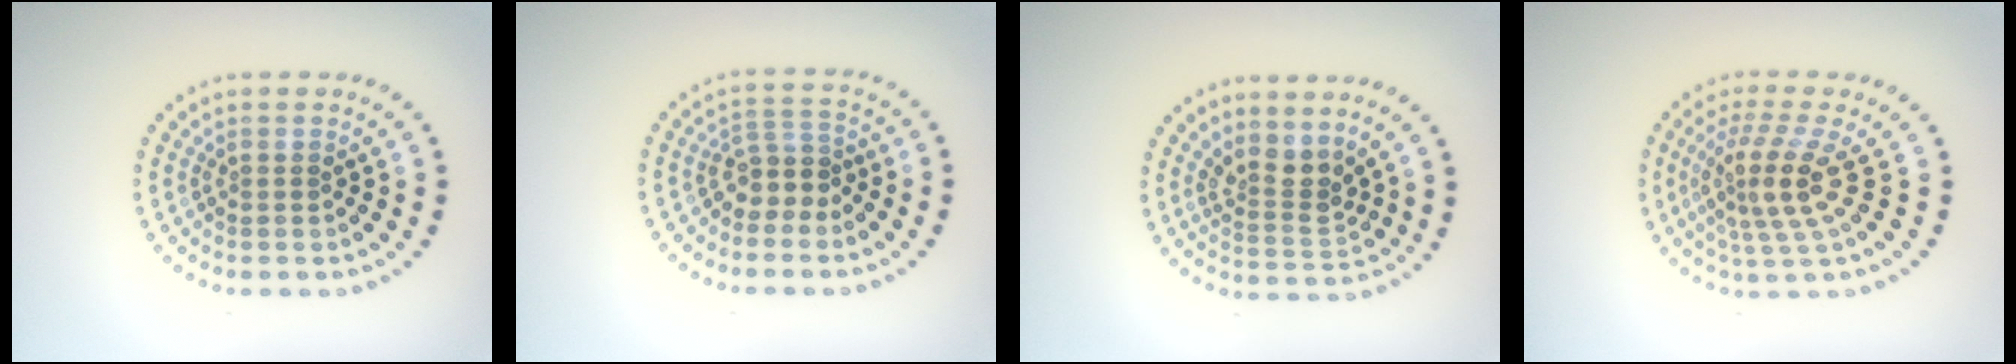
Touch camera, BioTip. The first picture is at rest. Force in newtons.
{"total": 2.7, "press": 2.1, "slide": 1.7}
{"total": 2.7, "press": 2.0, "slide": 1.8}
{"total": 4.3, "press": 3.1, "slide": 3.0}